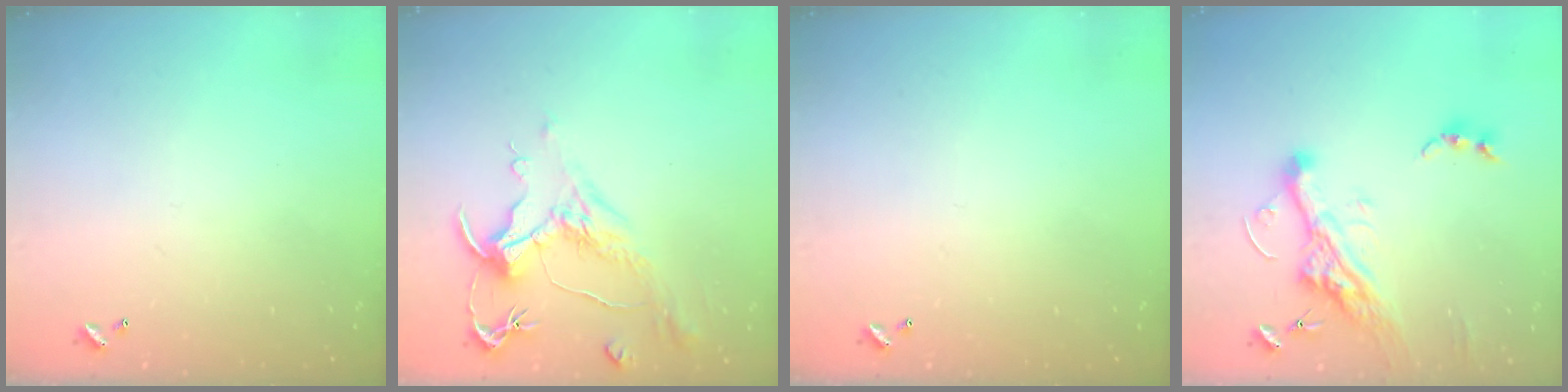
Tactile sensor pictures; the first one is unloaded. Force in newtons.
{"total": 1.6, "press": 0.7, "slide": 1.4}
{"total": 0.0}
{"total": 12.9, "press": 12.8, "slide": 1.9}